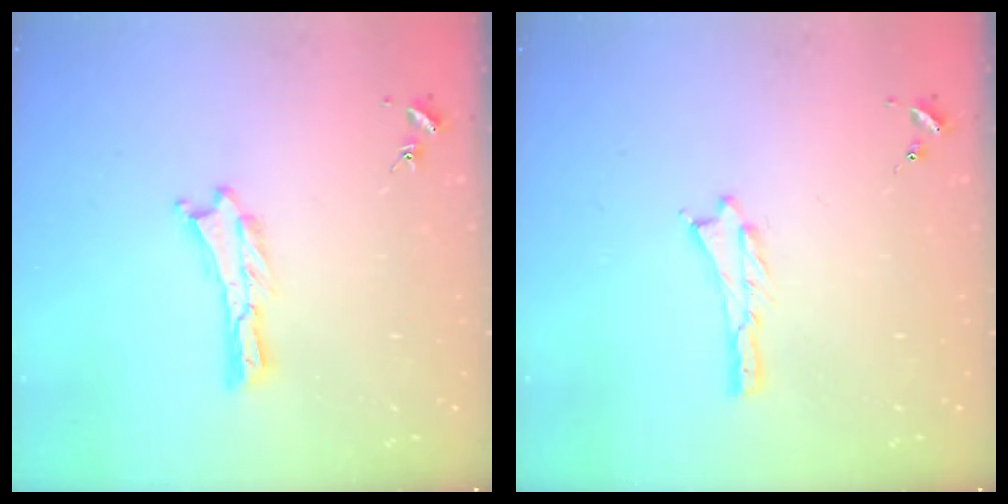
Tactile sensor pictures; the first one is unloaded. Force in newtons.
{"total": 0.0}